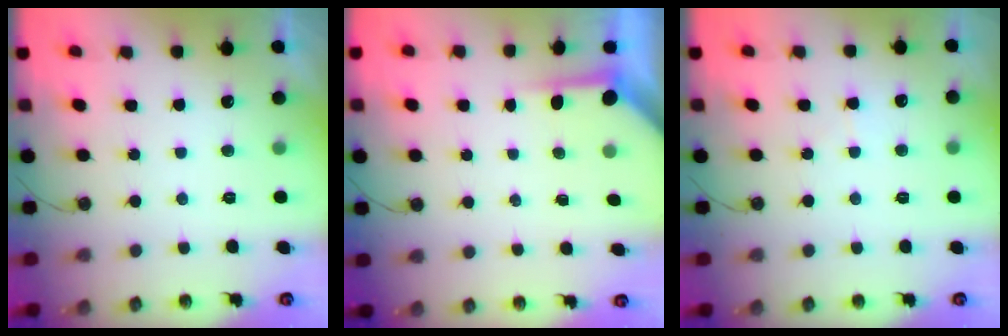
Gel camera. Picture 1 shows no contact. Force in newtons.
{"total": 3.8, "press": 3.7, "slide": 0.4}
{"total": 5.6, "press": 5.6, "slide": 0.7}